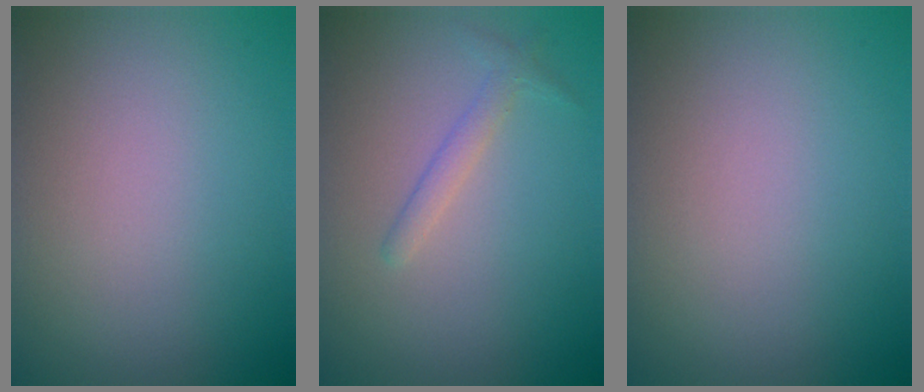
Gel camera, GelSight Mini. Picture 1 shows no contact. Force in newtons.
{"total": 1.4, "press": 1.4, "slide": 0.0}
{"total": 0.0}